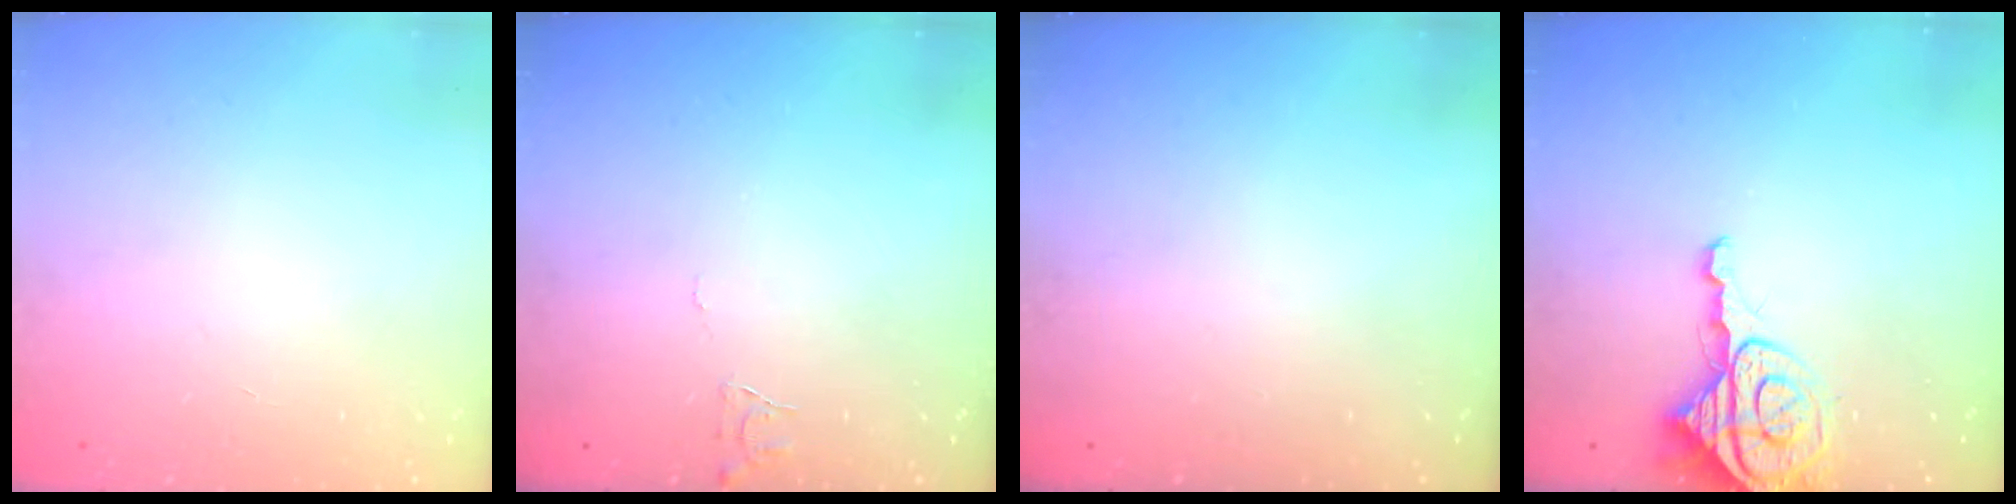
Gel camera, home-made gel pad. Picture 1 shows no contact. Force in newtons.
{"total": 4.0, "press": 4.0, "slide": 0.4}
{"total": 0.0}
{"total": 7.7, "press": 7.6, "slide": 0.8}